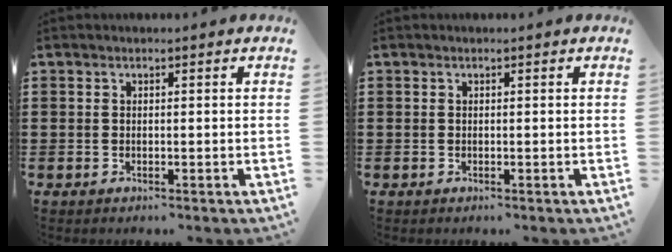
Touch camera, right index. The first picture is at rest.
{"total": 0.0}